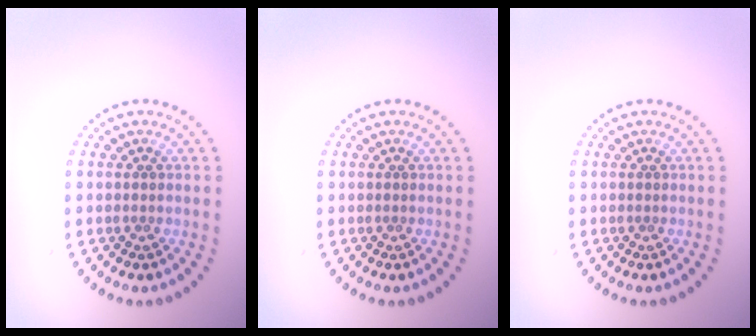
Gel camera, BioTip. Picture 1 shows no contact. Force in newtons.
{"total": 0.0}
{"total": 0.0}